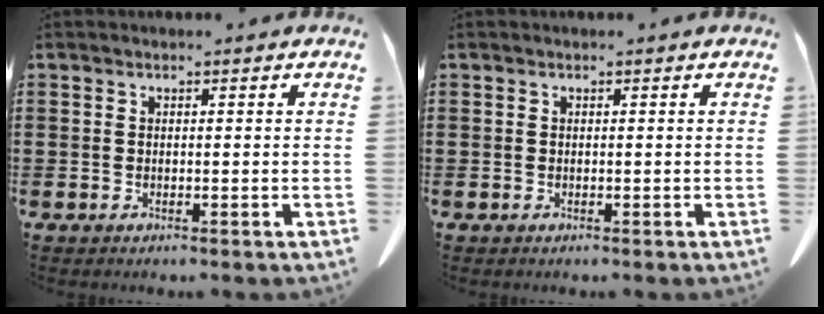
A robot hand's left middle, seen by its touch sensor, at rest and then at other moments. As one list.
[{"total": 0.0}]